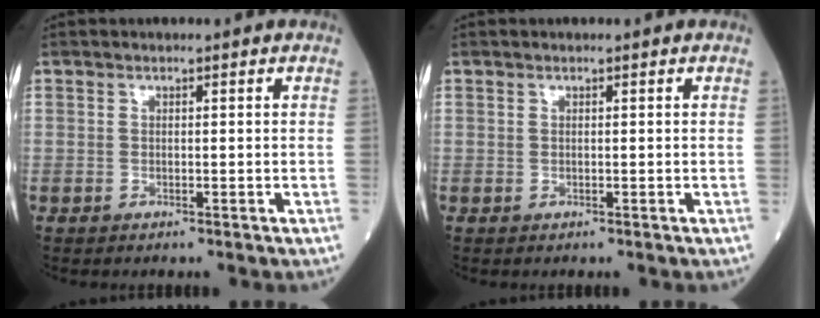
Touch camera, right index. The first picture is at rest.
{"total": 0.0}